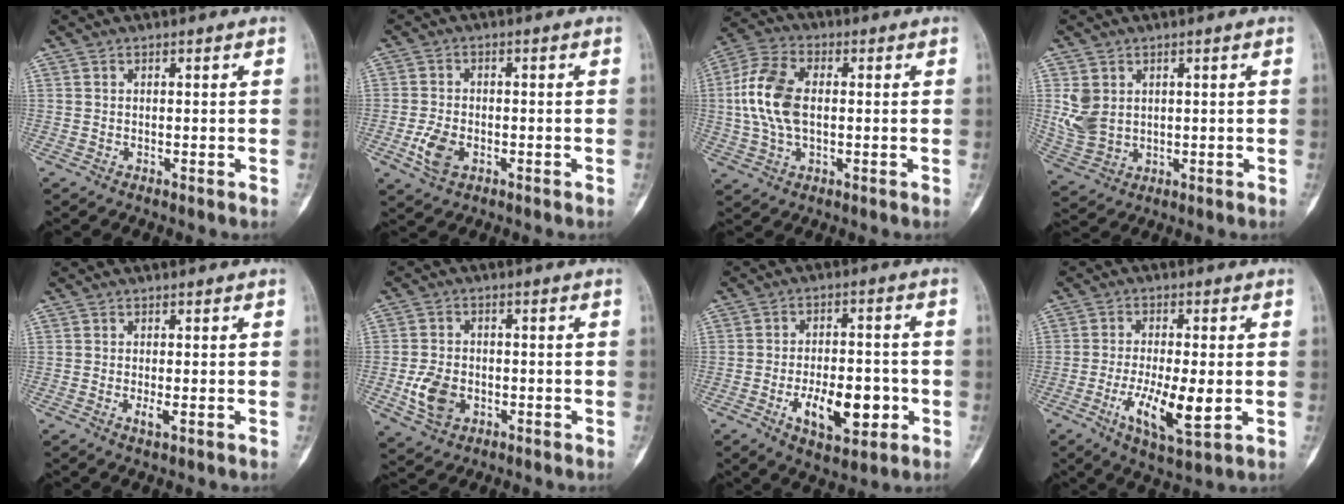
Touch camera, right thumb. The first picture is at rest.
{"total": 5.3, "force": [-1.9, 3.3, 3.8], "torque": [-0.079, 0.004, -0.034]}
{"total": 12.4, "force": [0.5, 7.4, 9.9], "torque": [-0.209, 0.017, 0.007]}
{"total": 6.8, "force": [1.7, 5.4, 3.7], "torque": [-0.068, -0.007, 0.052]}
{"total": 1.6, "force": [-0.4, 0.4, 1.5], "torque": [-0.026, -0.005, -0.009]}
{"total": 7.3, "force": [-1.9, 5.3, 4.7], "torque": [-0.080, 0.005, -0.031]}
{"total": 12.3, "force": [-3.7, 6.1, 10.0], "torque": [-0.139, 0.018, -0.053]}
{"total": 10.8, "force": [-2.4, 3.3, 10.0], "torque": [-0.176, -0.013, -0.037]}